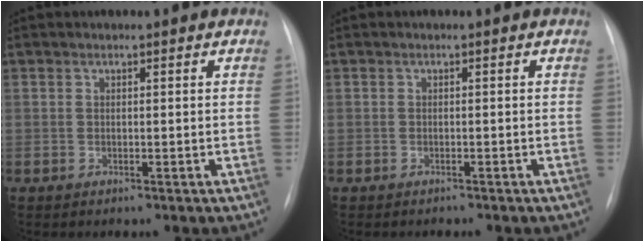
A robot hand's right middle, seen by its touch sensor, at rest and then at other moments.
{"total": 0.6, "force": [-0.6, 0.1, -0.2], "torque": [-0.002, -0.001, -0.011]}